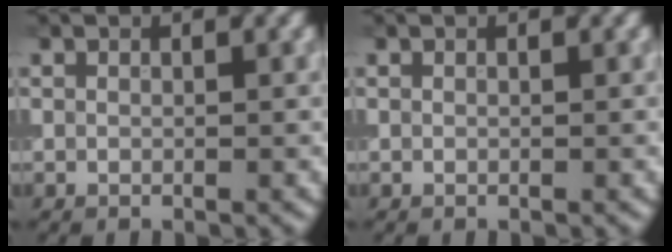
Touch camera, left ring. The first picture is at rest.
{"total": 0.0}